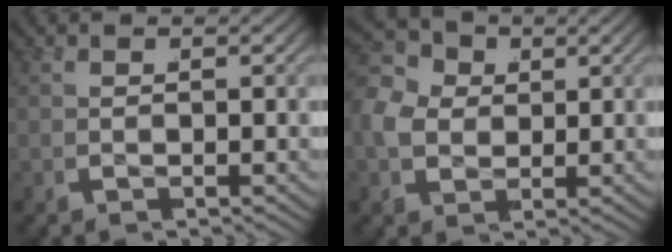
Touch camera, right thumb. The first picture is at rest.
{"total": 7.4, "force": [0.6, 6.2, 4.0], "torque": [-0.099, -0.016, 0.009]}